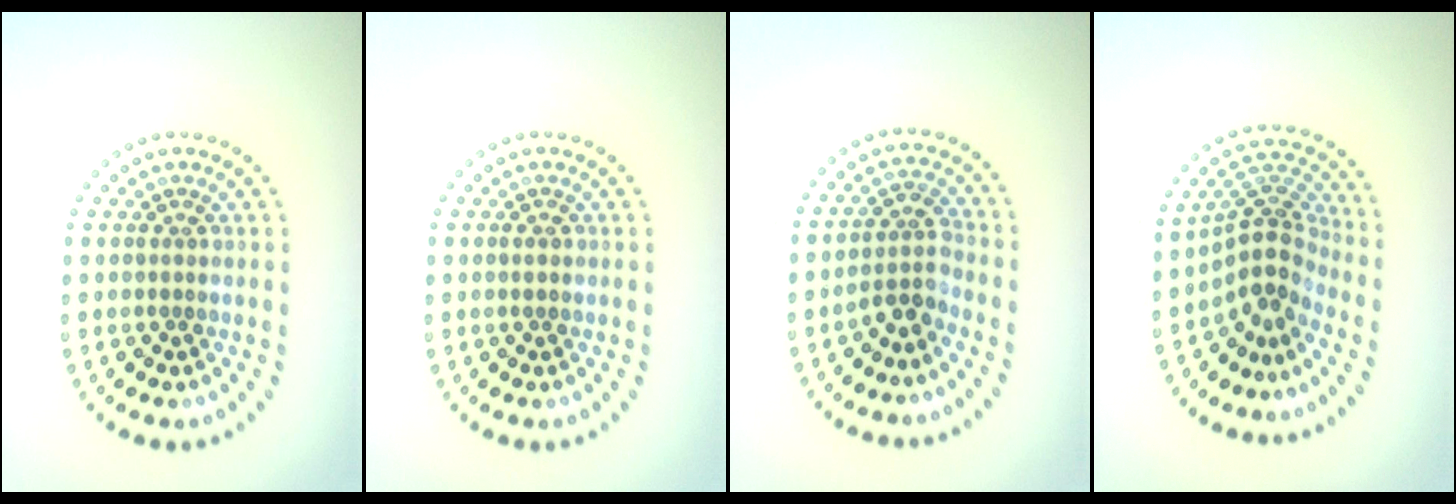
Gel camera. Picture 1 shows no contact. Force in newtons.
{"total": 0.9, "press": 0.9, "slide": 0.0}
{"total": 2.7, "press": 2.0, "slide": 1.8}
{"total": 4.0, "press": 2.8, "slide": 2.8}